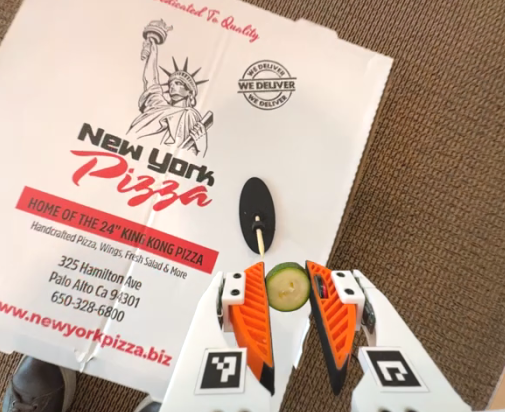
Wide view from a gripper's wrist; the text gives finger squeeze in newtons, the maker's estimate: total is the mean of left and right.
{"total": 7.9, "left": 7.7, "right": 8.1}